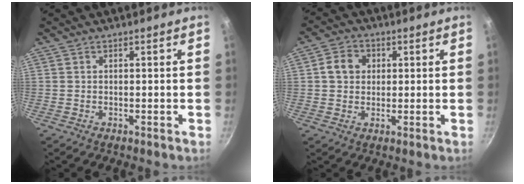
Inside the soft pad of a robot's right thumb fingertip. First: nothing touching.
{"total": 5.7, "force": [1.1, 4.7, 2.9], "torque": [-0.037, 0.006, 0.013]}